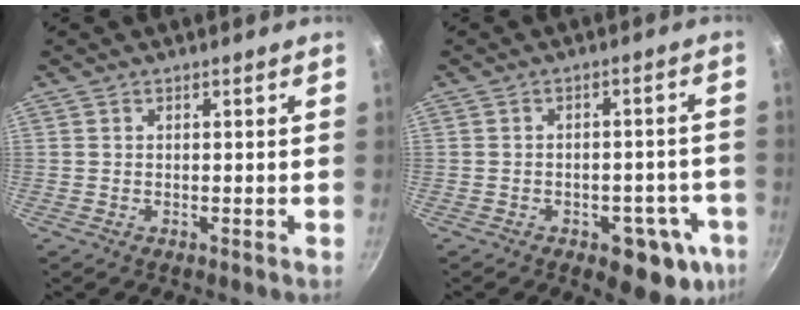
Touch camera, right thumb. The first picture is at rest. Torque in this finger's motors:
{"motor_torque": [0.96, 0.65, -0.04, -0.06, 0.13]}